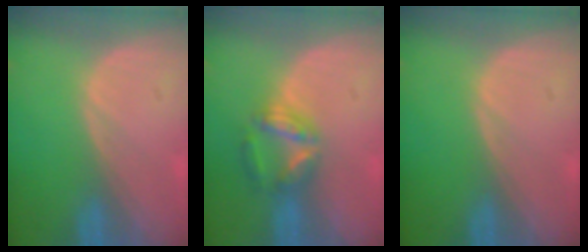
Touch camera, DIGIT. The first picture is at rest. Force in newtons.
{"total": 5.7, "press": 5.4, "slide": 2.0}
{"total": 0.0}